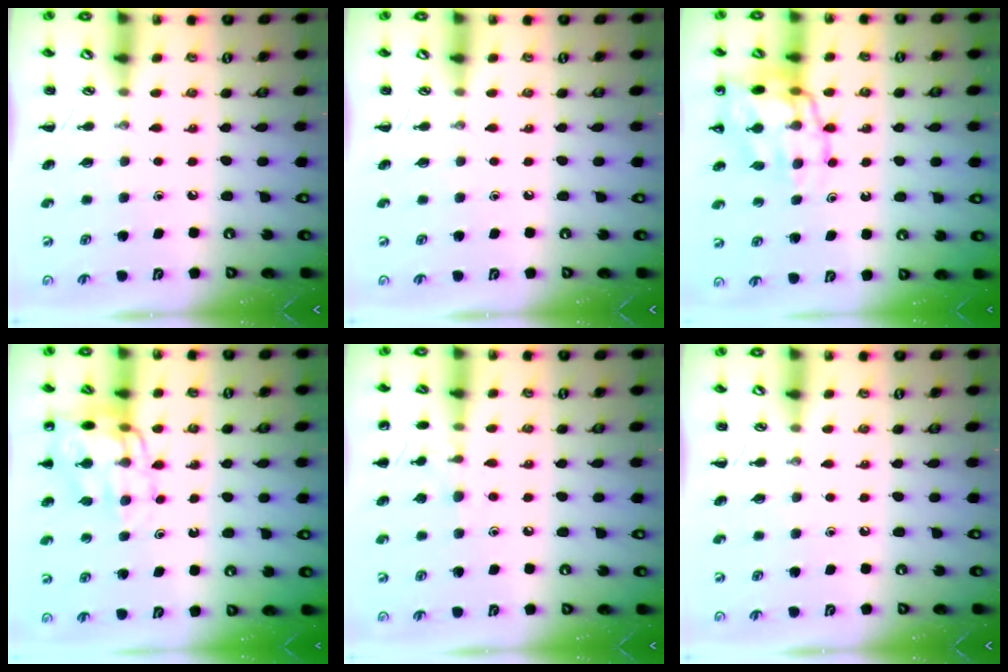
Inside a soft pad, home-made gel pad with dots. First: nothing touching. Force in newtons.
{"total": 0.0}
{"total": 18.7, "press": 18.4, "slide": 3.4}
{"total": 12.8, "press": 12.5, "slide": 2.5}
{"total": 7.4, "press": 7.2, "slide": 1.9}
{"total": 0.0}